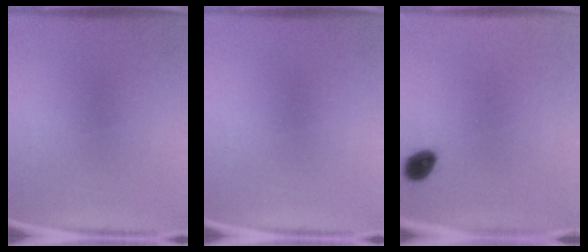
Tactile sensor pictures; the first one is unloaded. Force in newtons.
{"total": 0.0}
{"total": 4.1}